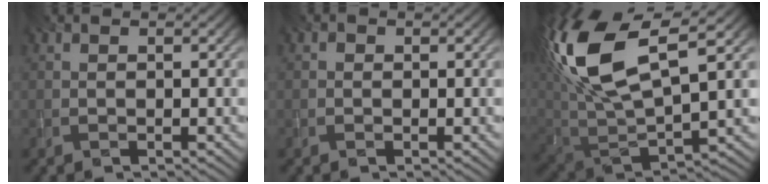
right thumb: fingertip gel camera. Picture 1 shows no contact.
{"total": 0.6, "force": [-0.1, 0.6, 0.1], "torque": [0.000, -0.003, -0.005]}
{"total": 16.5, "force": [6.8, 7.3, 13.1], "torque": [-0.312, 0.018, 0.134]}